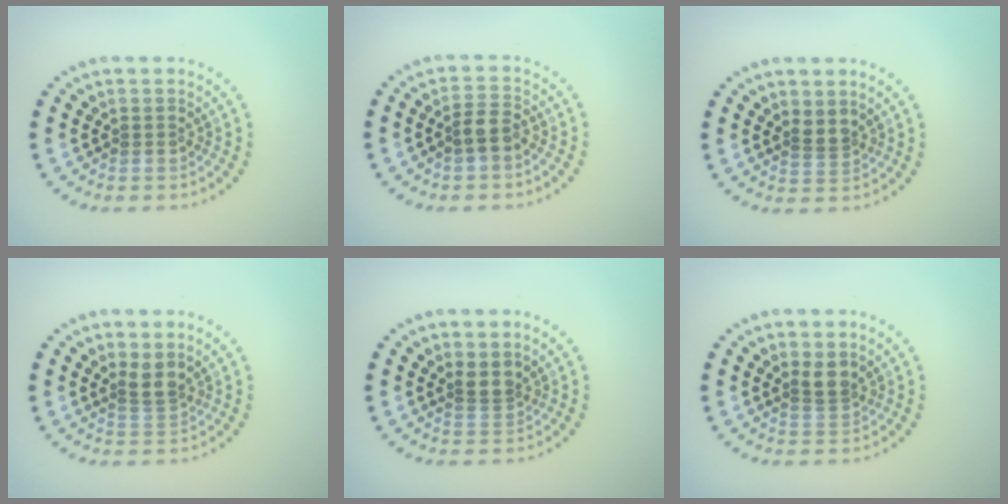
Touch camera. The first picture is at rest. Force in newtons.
{"total": 2.0, "press": 1.8, "slide": 0.8}
{"total": 1.2, "press": 0.9, "slide": 0.9}
{"total": 2.2, "press": 1.6, "slide": 1.4}
{"total": 1.9, "press": 1.5, "slide": 1.2}
{"total": 1.9, "press": 1.6, "slide": 1.0}